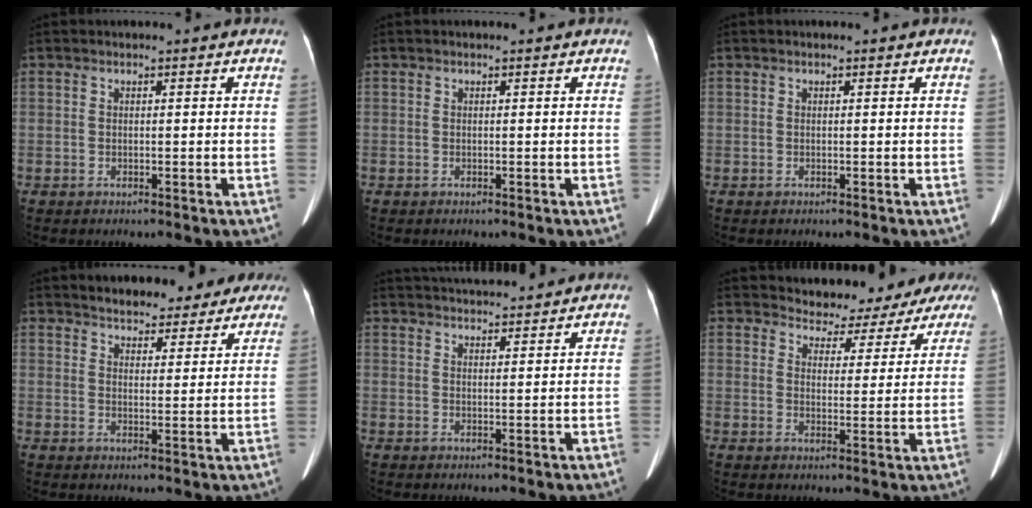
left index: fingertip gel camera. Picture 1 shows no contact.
{"total": 0.0}
{"total": 0.0}
{"total": 14.6, "force": [12.7, 5.2, 5.0], "torque": [-0.044, -0.006, 0.150]}
{"total": 12.7, "force": [11.8, 1.7, 4.2], "torque": [-0.070, 0.017, 0.169]}
{"total": 11.5, "force": [11.0, 3.5, 0.7], "torque": [0.015, -0.019, 0.109]}